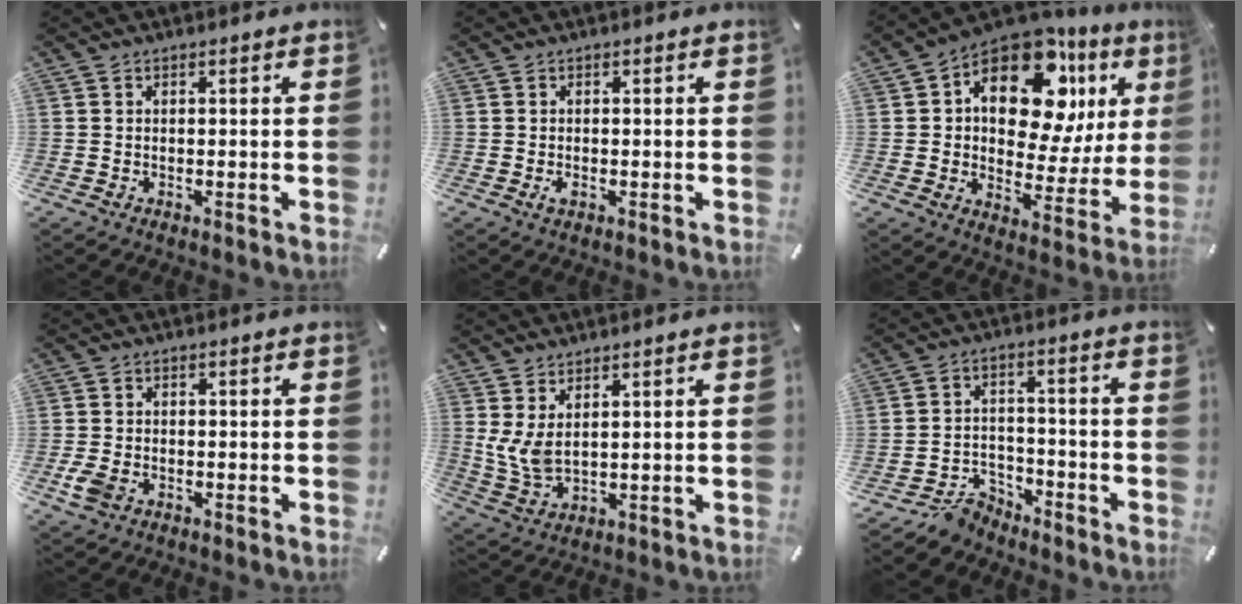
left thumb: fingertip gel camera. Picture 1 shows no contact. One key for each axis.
{"total": 1.4, "fx": -0.4, "fy": 0.7, "fz": 1.1, "tx": -0.019, "ty": -0.001, "tz": -0.006}
{"total": 17.9, "fx": 8.1, "fy": 10.4, "fz": 12.1, "tx": -0.178, "ty": -0.050, "tz": 0.140}
{"total": 3.8, "fx": -1.4, "fy": 2.6, "fz": 2.4, "tx": -0.068, "ty": -0.004, "tz": -0.030}
{"total": 6.0, "fx": 2.7, "fy": 2.9, "fz": 4.5, "tx": -0.116, "ty": -0.020, "tz": 0.045}
{"total": 7.4, "fx": -6.4, "fy": 3.3, "fz": 1.7, "tx": -0.031, "ty": 0.033, "tz": -0.124}